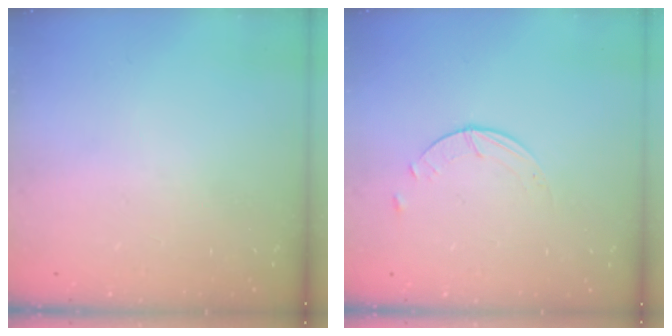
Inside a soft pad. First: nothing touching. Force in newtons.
{"total": 0.9, "press": 0.9, "slide": 0.1}